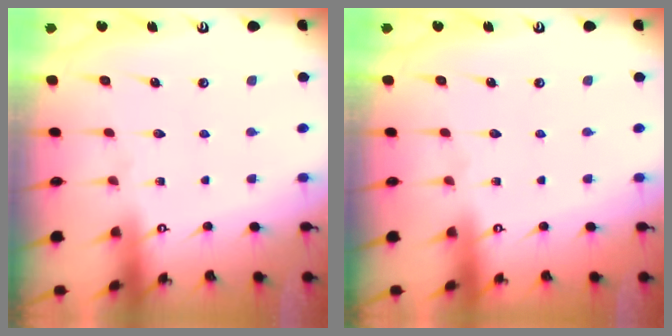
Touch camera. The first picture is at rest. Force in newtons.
{"total": 0.0}